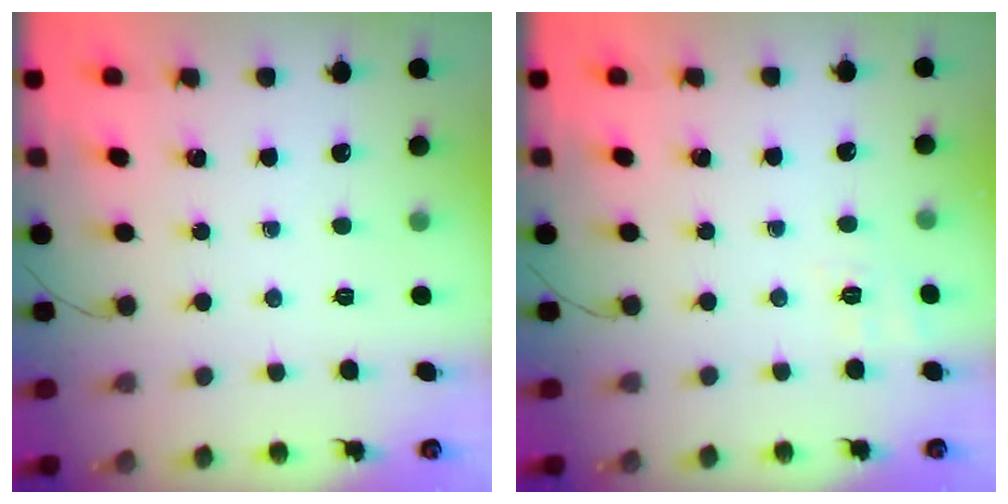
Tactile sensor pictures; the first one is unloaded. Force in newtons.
{"total": 2.5, "press": 1.1, "slide": 2.2}